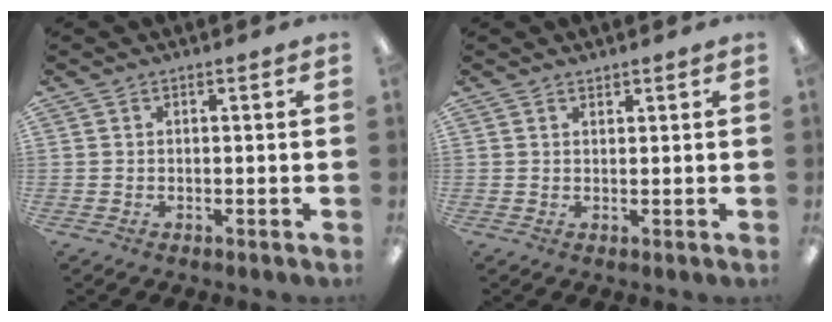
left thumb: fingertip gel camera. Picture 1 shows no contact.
{"total": 1.0, "force": [0.9, 0.2, 0.0], "torque": [-0.001, -0.001, 0.018]}